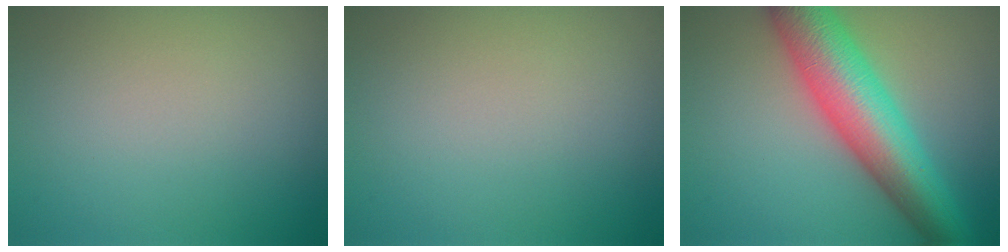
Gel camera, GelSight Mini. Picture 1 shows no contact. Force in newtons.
{"total": 0.0}
{"total": 9.5, "press": 9.5, "slide": 0.2}